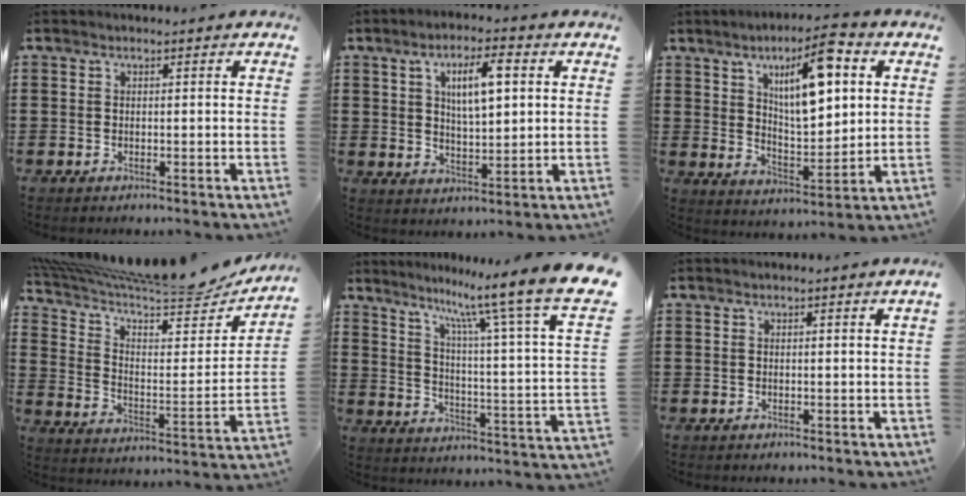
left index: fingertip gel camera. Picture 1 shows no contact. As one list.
[{"total": 7.1, "force": [2.6, 2.5, 6.1], "torque": [-0.109, 0.005, 0.039]}, {"total": 11.6, "force": [5.1, 4.2, 9.6], "torque": [-0.151, -0.010, 0.081]}, {"total": 8.8, "force": [7.7, 1.0, 4.1], "torque": [-0.095, -0.063, 0.125]}, {"total": 10.7, "force": [8.1, -0.7, 6.9], "torque": [-0.141, -0.076, 0.119]}, {"total": 0.5, "force": [0.2, -0.3, 0.4], "torque": [-0.007, -0.004, 0.004]}]